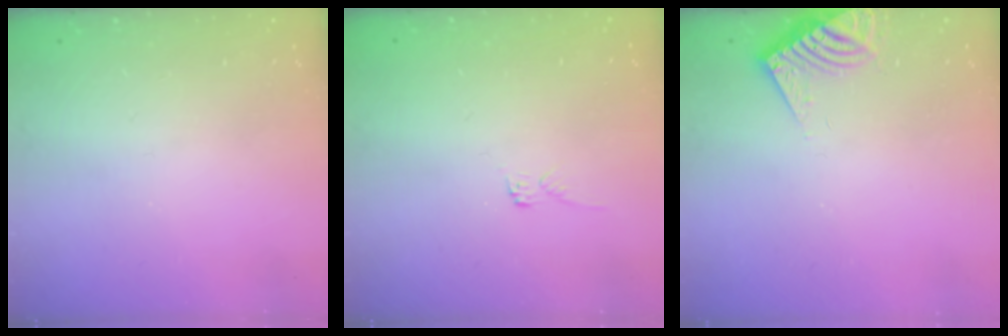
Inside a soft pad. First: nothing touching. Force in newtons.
{"total": 2.8, "press": 2.8, "slide": 0.1}
{"total": 8.5, "press": 8.5, "slide": 0.7}